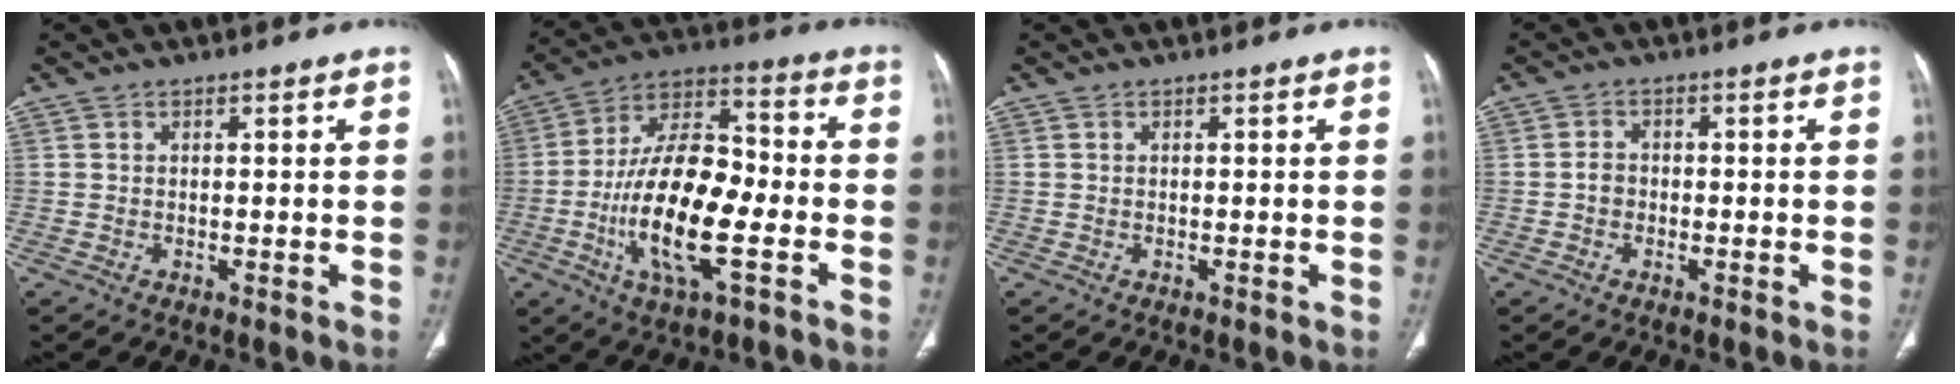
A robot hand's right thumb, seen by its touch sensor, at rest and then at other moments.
{"total": 19.2, "force": [-5.2, 7.9, 16.8], "torque": [-0.303, 0.034, -0.092]}
{"total": 0.0}
{"total": 2.1, "force": [-0.5, 1.8, 1.0], "torque": [-0.004, 0.010, -0.011]}